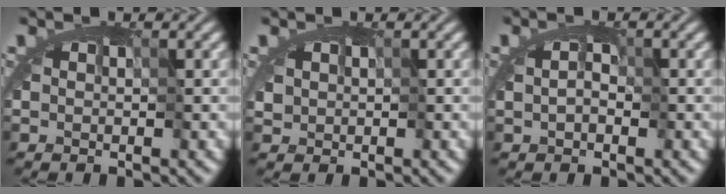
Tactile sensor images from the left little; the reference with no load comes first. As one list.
[{"total": 1.3, "force": [0.4, 1.0, 0.6], "torque": [-0.016, 0.003, 0.007]}, {"total": 1.4, "force": [-0.5, 1.0, 0.8], "torque": [-0.013, 0.007, -0.008]}]